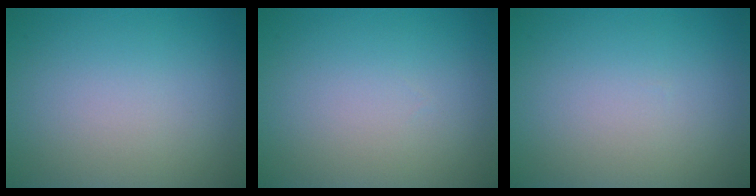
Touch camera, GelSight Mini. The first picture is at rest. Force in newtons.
{"total": 0.0}
{"total": 0.0}